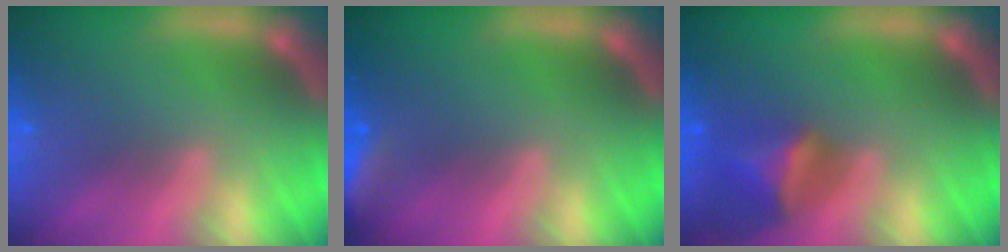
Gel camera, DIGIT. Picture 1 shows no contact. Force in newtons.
{"total": 4.0}
{"total": 4.5}